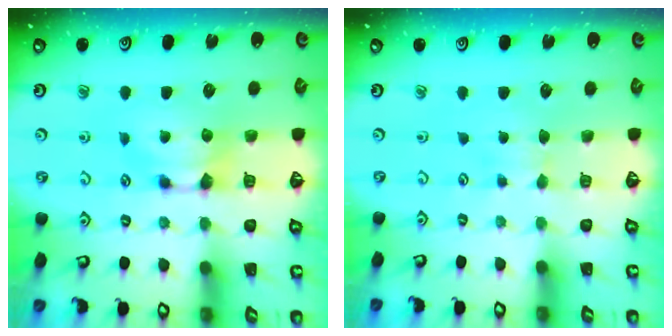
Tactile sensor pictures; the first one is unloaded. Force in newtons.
{"total": 3.0, "press": 2.9, "slide": 0.4}